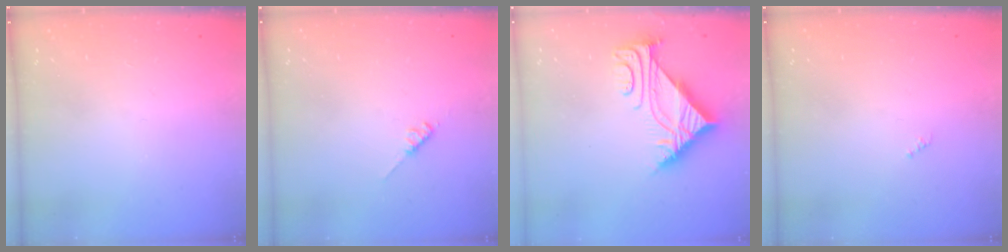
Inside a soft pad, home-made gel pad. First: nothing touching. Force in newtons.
{"total": 2.8, "press": 2.8, "slide": 0.5}
{"total": 6.6, "press": 6.6, "slide": 0.8}
{"total": 0.0}